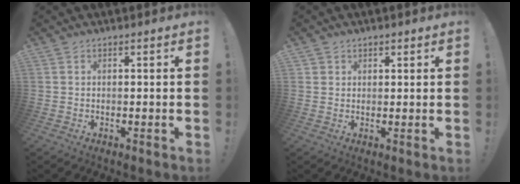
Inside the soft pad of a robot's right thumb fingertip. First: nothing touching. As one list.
[{"total": 1.9, "force": [1.2, 1.5, 0.2], "torque": [0.004, -0.006, 0.020]}]